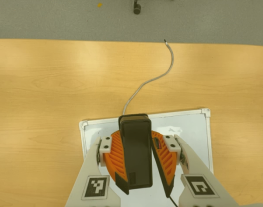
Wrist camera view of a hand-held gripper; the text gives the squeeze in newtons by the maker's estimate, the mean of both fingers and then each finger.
{"total": 9.2, "left": 9.6, "right": 8.8}